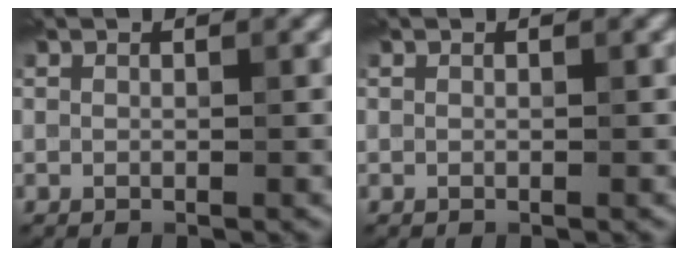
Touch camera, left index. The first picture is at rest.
{"total": 0.0}